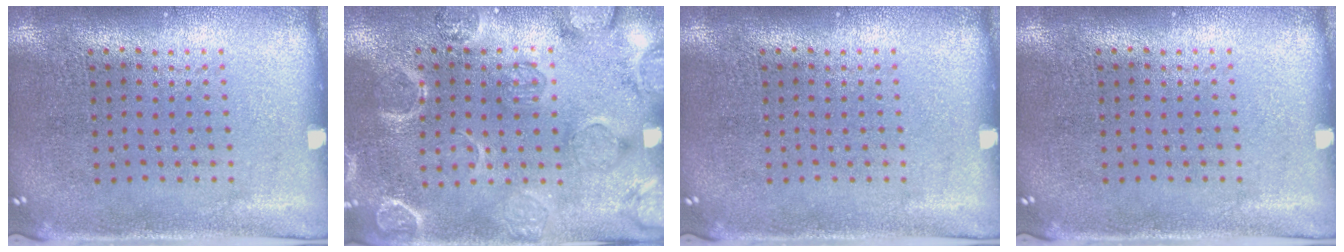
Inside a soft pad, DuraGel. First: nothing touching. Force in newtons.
{"total": 2.4, "press": 2.3, "slide": 0.6}
{"total": 0.0}
{"total": 0.0}